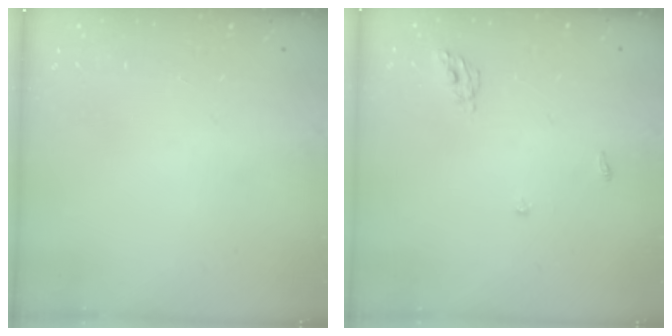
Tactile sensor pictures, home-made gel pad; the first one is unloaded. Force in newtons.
{"total": 5.2, "press": 5.1, "slide": 0.3}